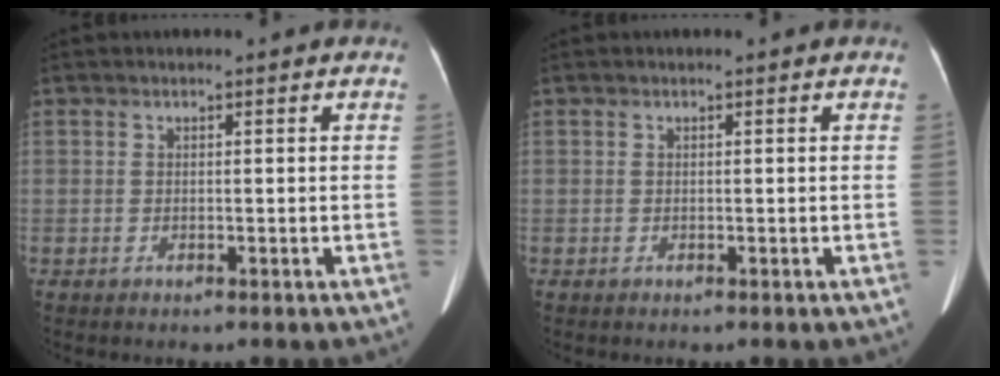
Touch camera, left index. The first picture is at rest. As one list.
[{"total": 0.0}]